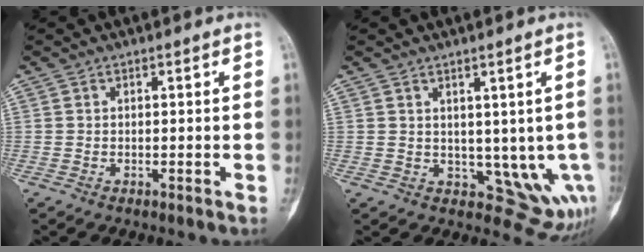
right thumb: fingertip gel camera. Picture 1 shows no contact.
{"total": 7.8, "force": [0.4, 5.1, 5.8], "torque": [-0.029, -0.014, 0.025]}